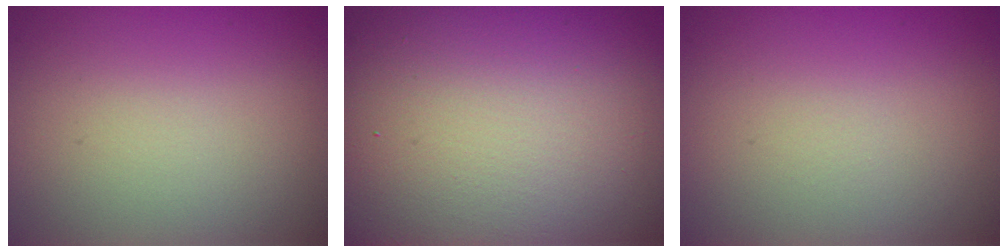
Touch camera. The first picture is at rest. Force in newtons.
{"total": 18.2, "press": 18.2, "slide": 1.0}
{"total": 0.0}